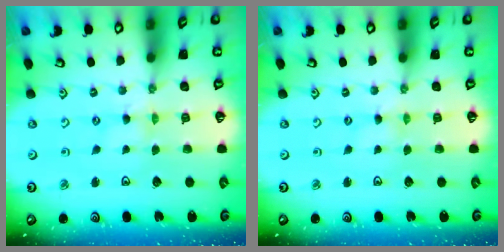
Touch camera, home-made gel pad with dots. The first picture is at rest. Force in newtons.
{"total": 0.7, "press": 0.7, "slide": 0.1}